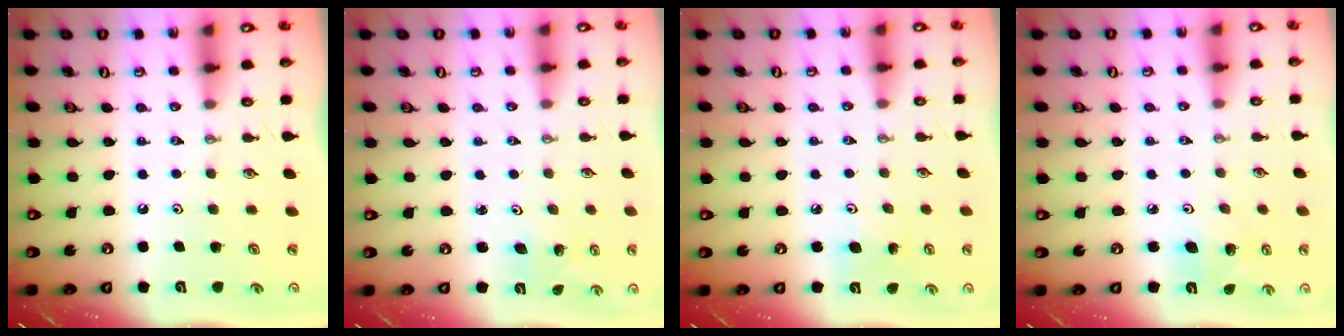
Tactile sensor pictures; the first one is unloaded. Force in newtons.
{"total": 1.9, "press": 1.9, "slide": 0.2}
{"total": 7.1, "press": 7.0, "slide": 0.7}
{"total": 6.5, "press": 6.4, "slide": 1.2}